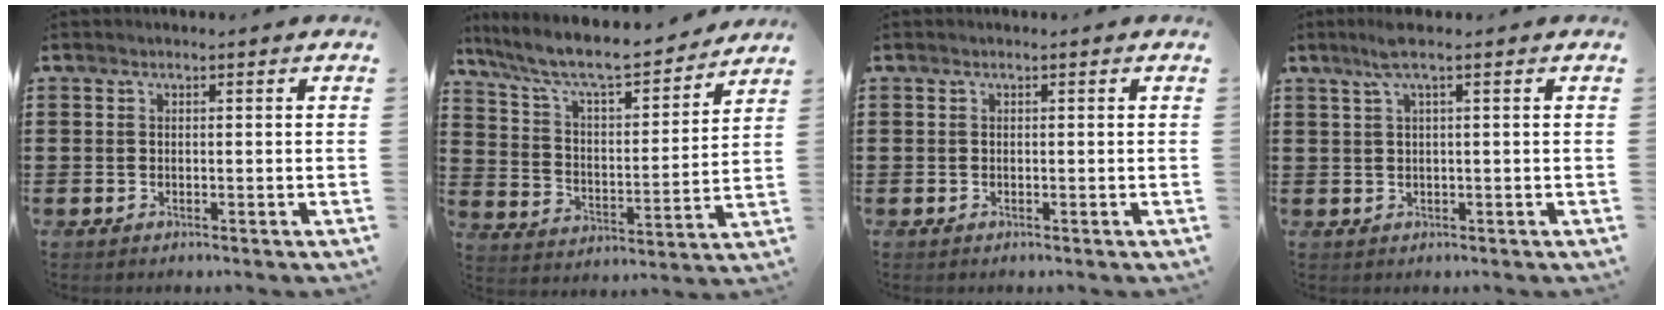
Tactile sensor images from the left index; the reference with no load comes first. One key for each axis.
{"total": 8.4, "fx": 7.2, "fy": 1.1, "fz": 4.1, "tx": -0.110, "ty": -0.048, "tz": 0.118}
{"total": 0.0}
{"total": 2.8, "fx": 1.2, "fy": 0.0, "fz": 2.5, "tx": -0.058, "ty": -0.004, "tz": 0.020}